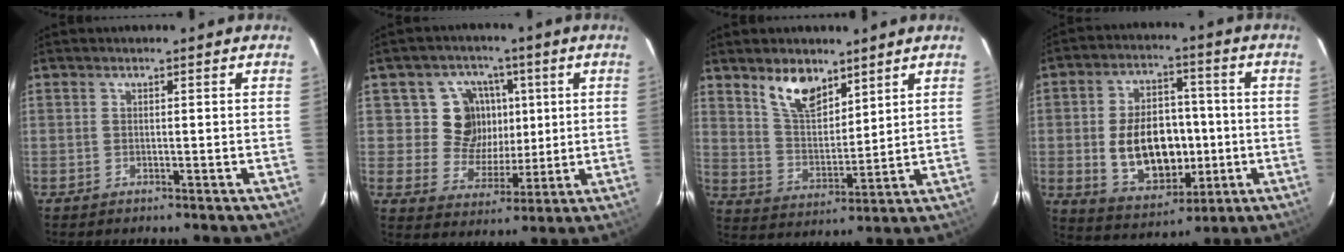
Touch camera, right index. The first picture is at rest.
{"total": 9.9, "force": [2.5, 9.4, 2.2], "torque": [-0.049, 0.005, 0.041]}
{"total": 9.5, "force": [6.6, 4.3, 5.3], "torque": [-0.089, 0.006, 0.132]}
{"total": 14.9, "force": [-1.6, 9.7, 11.2], "torque": [-0.220, 0.014, -0.002]}